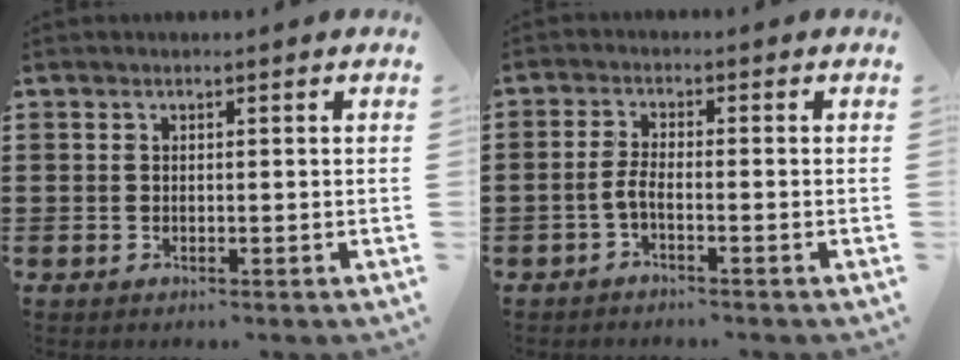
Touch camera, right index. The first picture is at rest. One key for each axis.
{"total": 2.7, "fx": -1.9, "fy": 0.3, "fz": 1.8, "tx": -0.049, "ty": -0.004, "tz": -0.041}